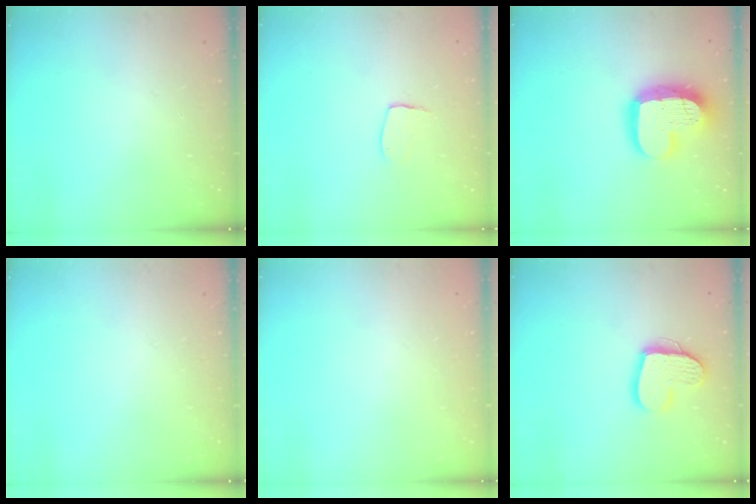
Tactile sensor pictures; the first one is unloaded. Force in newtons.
{"total": 6.6, "press": 6.6, "slide": 0.4}
{"total": 16.9, "press": 16.9, "slide": 1.4}
{"total": 0.0}
{"total": 0.5, "press": 0.5, "slide": 0.1}
{"total": 14.0, "press": 13.9, "slide": 1.2}